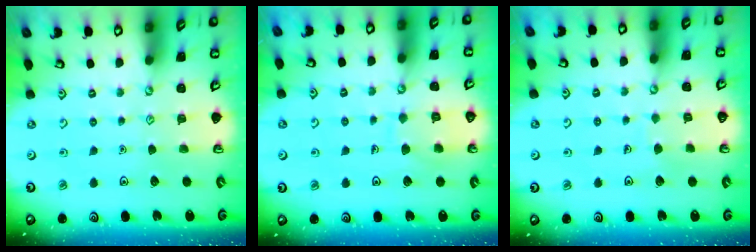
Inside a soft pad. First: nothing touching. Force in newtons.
{"total": 7.8, "press": 7.8, "slide": 0.7}
{"total": 3.5, "press": 3.5, "slide": 0.2}